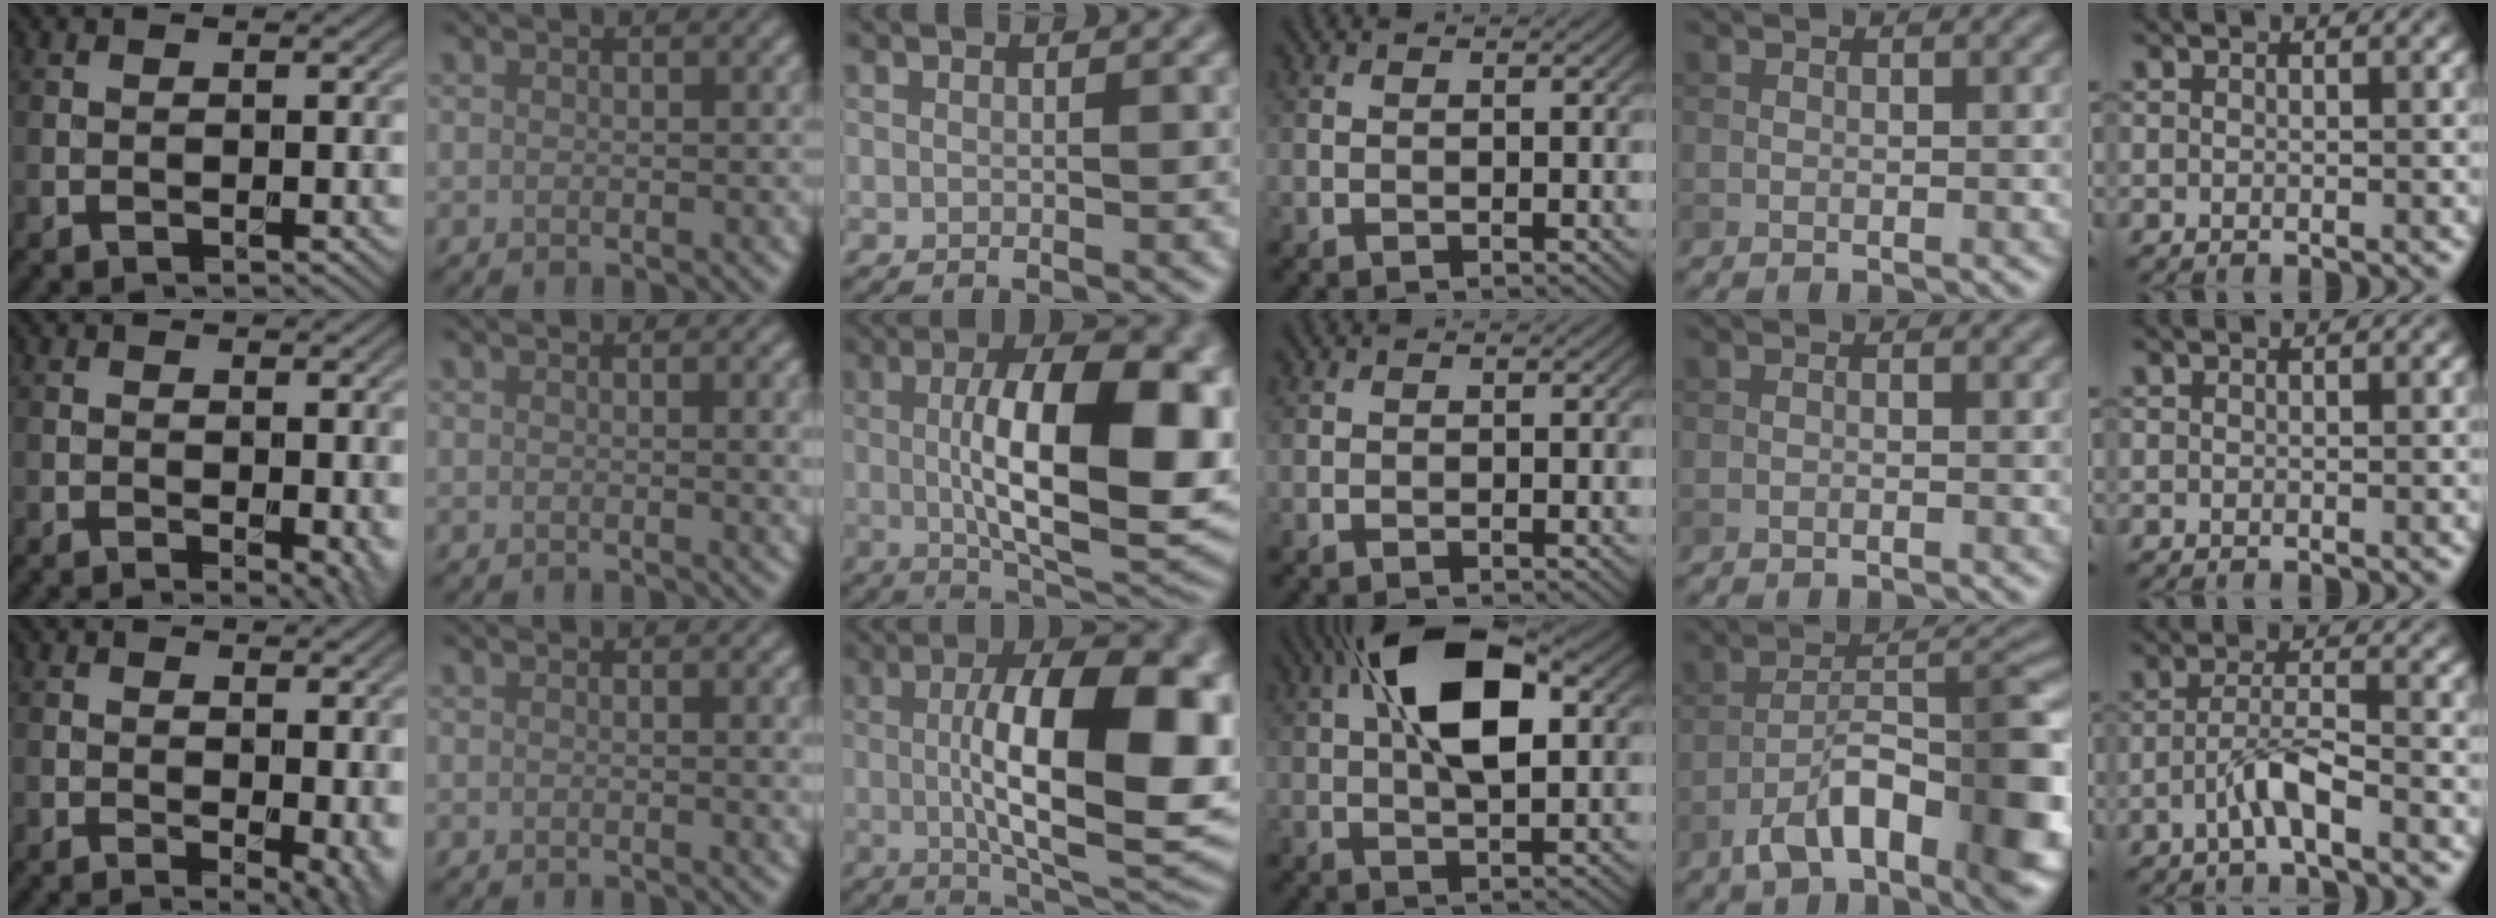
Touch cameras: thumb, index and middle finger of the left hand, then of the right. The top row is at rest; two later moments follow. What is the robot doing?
{"motion": "unscrew", "object": "dispenser bottle"}